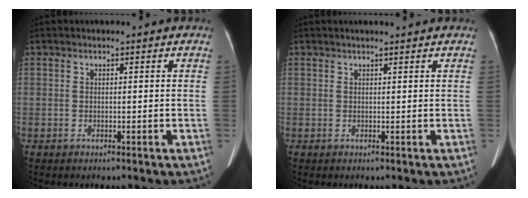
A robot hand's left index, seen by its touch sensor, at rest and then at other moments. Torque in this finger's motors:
{"motor_torque": [-0.26, 0.35, -0.28, -0.03]}